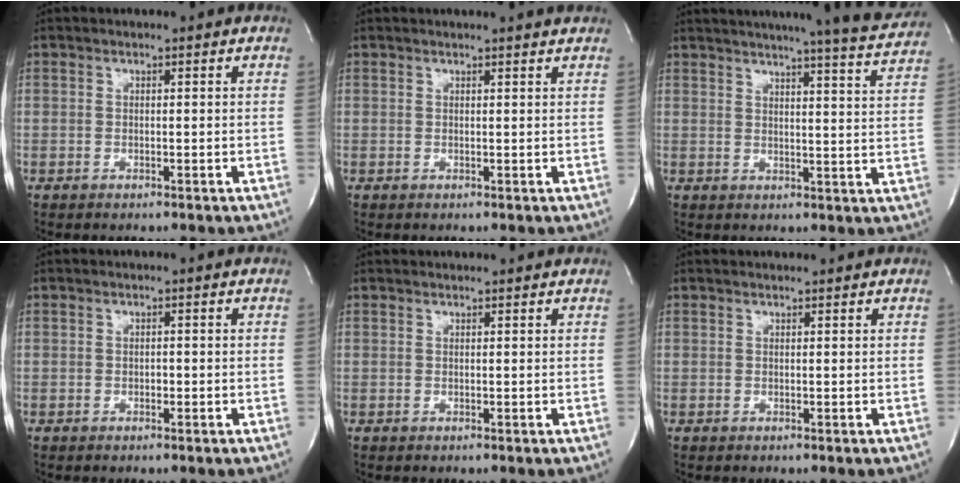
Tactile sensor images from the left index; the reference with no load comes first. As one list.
[{"total": 3.1, "force": [3.0, -0.4, 0.8], "torque": [-0.012, 0.002, 0.026]}, {"total": 19.0, "force": [17.6, -0.2, 7.3], "torque": [-0.108, -0.049, 0.206]}, {"total": 0.9, "force": [-0.3, 0.6, 0.6], "torque": [-0.012, 0.002, -0.004]}, {"total": 3.3, "force": [3.2, 0.1, 0.6], "torque": [-0.010, 0.022, 0.038]}, {"total": 1.8, "force": [1.7, 0.0, 0.2], "torque": [-0.008, 0.011, 0.026]}]